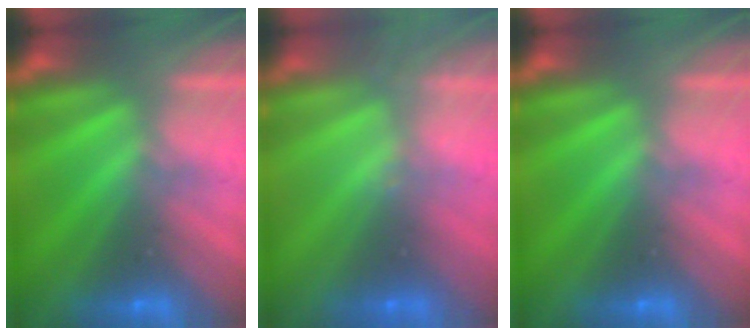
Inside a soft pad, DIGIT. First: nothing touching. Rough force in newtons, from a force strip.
{"total": 2.4}
{"total": 0.0}